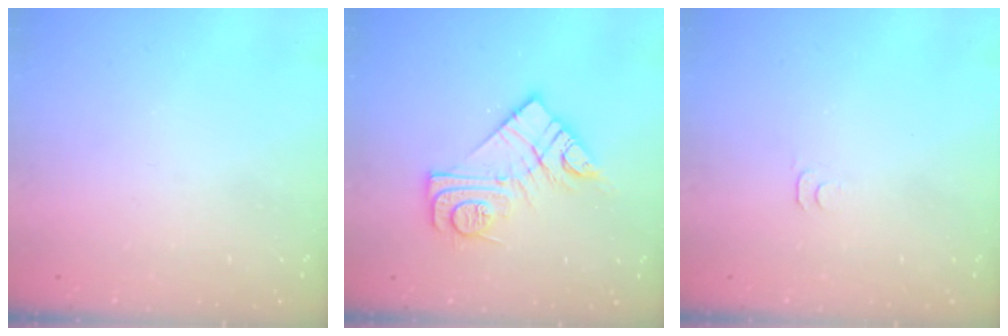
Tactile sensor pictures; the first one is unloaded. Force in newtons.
{"total": 13.6, "press": 13.6, "slide": 0.9}
{"total": 2.8, "press": 2.7, "slide": 0.5}